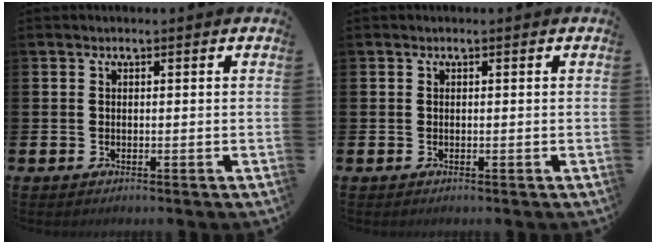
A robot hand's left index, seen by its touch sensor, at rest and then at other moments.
{"total": 0.0}